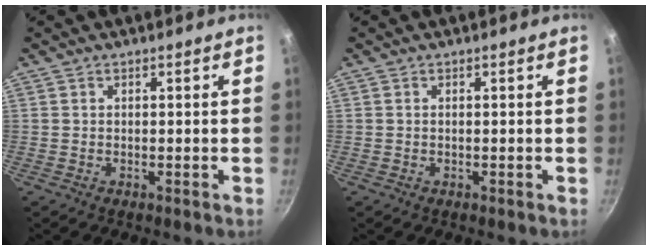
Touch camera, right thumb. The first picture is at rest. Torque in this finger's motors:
{"motor_torque": [-0.03, 0.03, -0.21, 0.00, 0.01]}